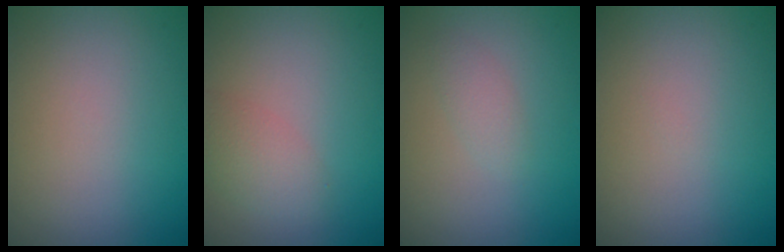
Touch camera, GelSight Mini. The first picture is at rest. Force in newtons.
{"total": 2.4, "press": 2.4, "slide": 0.1}
{"total": 1.2, "press": 1.1, "slide": 0.1}
{"total": 0.0}